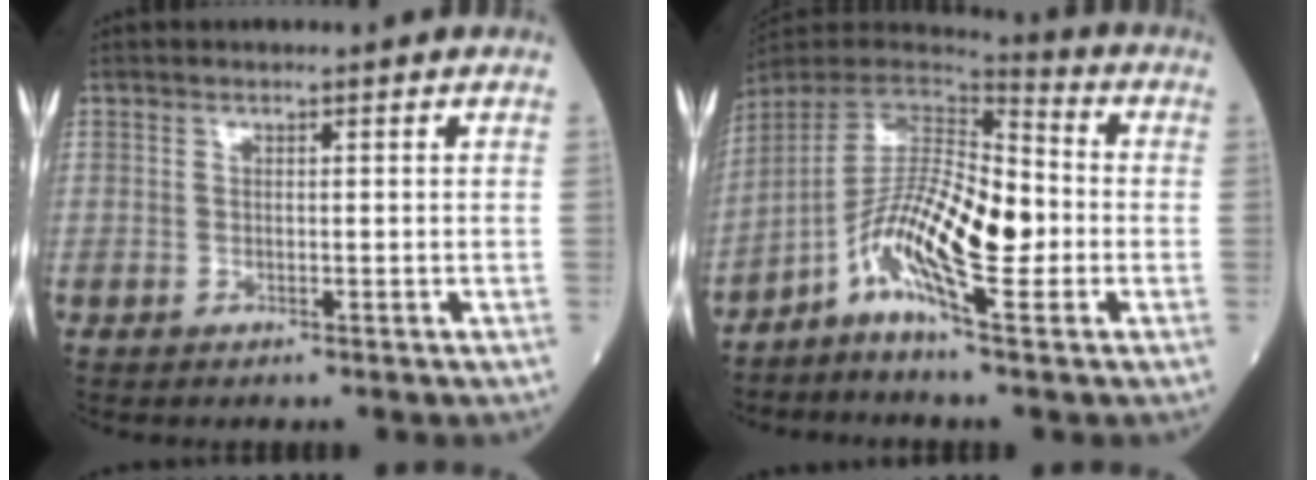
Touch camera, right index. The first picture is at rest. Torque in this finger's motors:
{"motor_torque": [1.13, -1.01, 0.66, 0.21]}